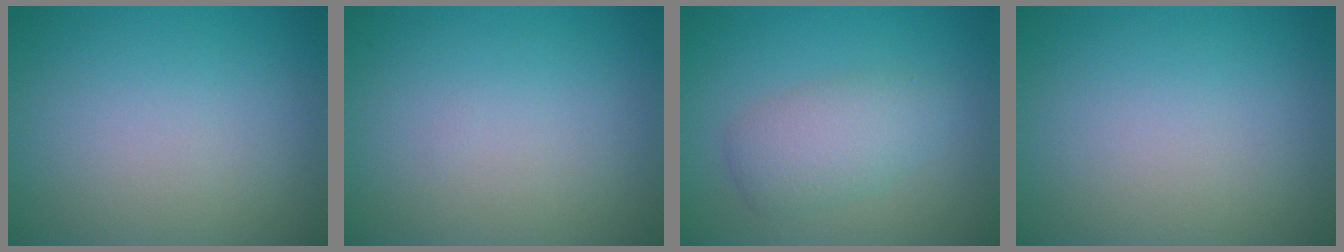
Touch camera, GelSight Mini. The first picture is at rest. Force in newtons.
{"total": 0.0}
{"total": 3.6, "press": 3.6, "slide": 0.0}
{"total": 0.0}